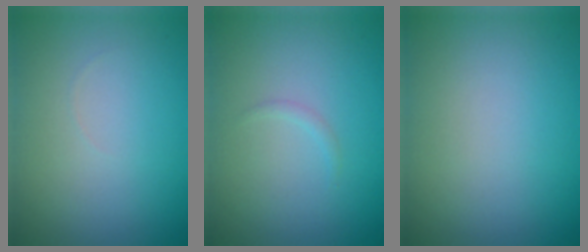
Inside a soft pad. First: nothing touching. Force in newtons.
{"total": 0.5, "press": 0.5, "slide": 0.1}
{"total": 0.0}